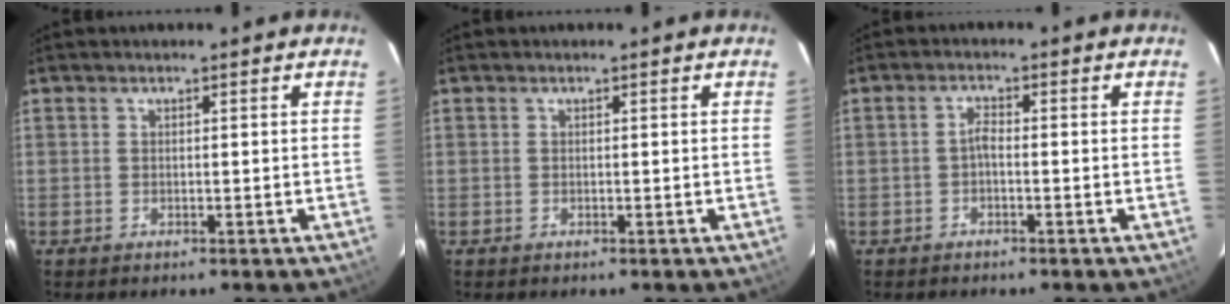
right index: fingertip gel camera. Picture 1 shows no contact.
{"total": 0.0}
{"total": 1.6, "force": [-0.8, 0.5, 1.3], "torque": [-0.026, 0.007, -0.016]}